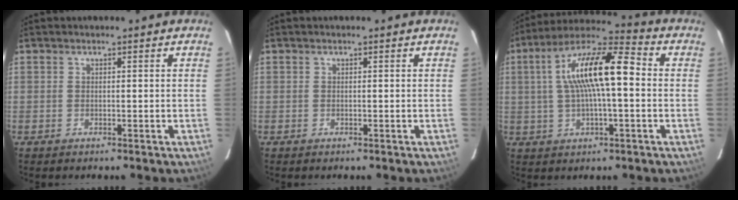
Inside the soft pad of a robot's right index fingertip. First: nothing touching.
{"total": 0.0}
{"total": 15.1, "force": [1.2, 4.4, 14.4], "torque": [-0.262, 0.024, 0.013]}